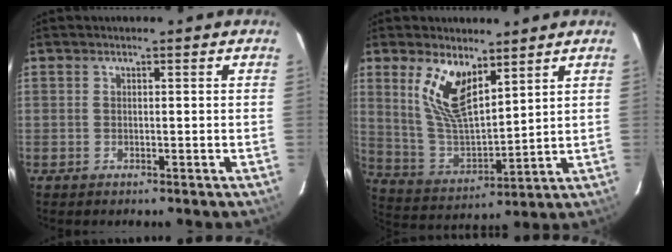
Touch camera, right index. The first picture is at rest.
{"total": 12.1, "force": [6.7, 4.9, 8.8], "torque": [-0.176, -0.001, 0.141]}